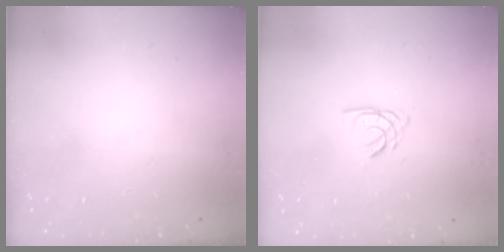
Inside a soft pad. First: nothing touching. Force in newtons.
{"total": 2.2, "press": 2.2, "slide": 0.0}